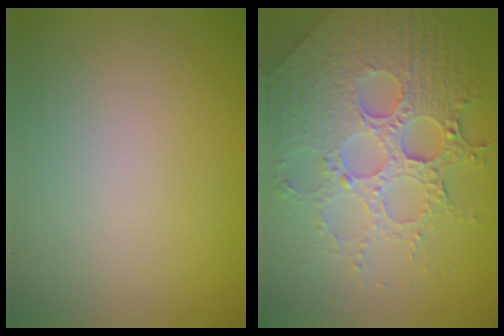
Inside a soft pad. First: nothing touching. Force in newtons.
{"total": 8.2, "press": 6.0, "slide": 5.6}